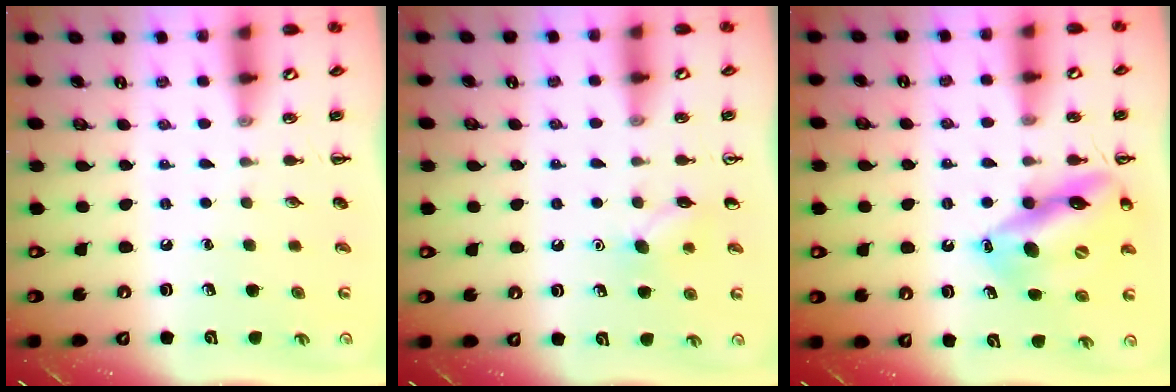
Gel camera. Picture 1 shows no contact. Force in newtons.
{"total": 6.6, "press": 6.4, "slide": 1.7}
{"total": 15.9, "press": 15.2, "slide": 4.7}